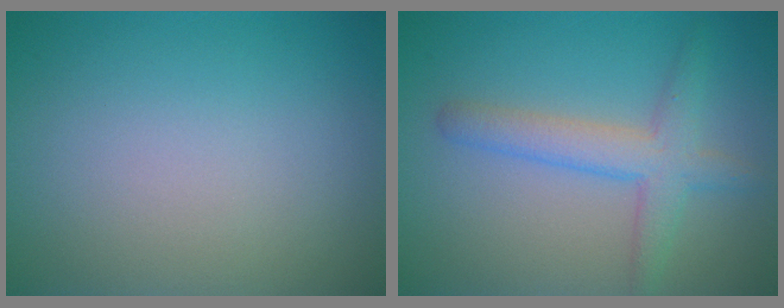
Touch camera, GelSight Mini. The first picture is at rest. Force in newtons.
{"total": 3.7, "press": 3.7, "slide": 0.1}